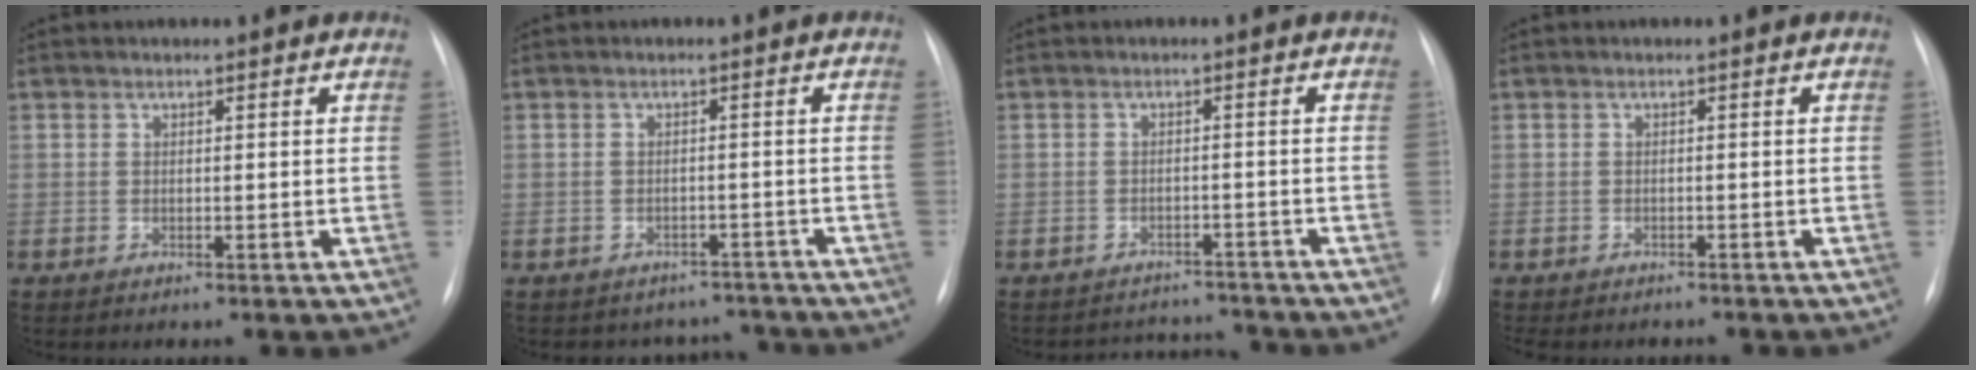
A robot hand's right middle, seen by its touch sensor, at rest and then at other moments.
{"total": 5.7, "force": [-4.9, 2.6, -0.8], "torque": [0.022, 0.025, -0.057]}
{"total": 5.7, "force": [-5.6, 1.1, -0.7], "torque": [0.009, 0.015, -0.074]}
{"total": 7.5, "force": [-6.6, 2.5, 2.7], "torque": [-0.038, -0.002, -0.083]}